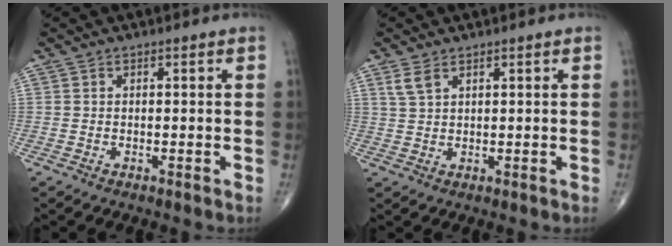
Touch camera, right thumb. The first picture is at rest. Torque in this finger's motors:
{"motor_torque": [-0.25, 0.21, 0.06, 0.05, 0.00]}